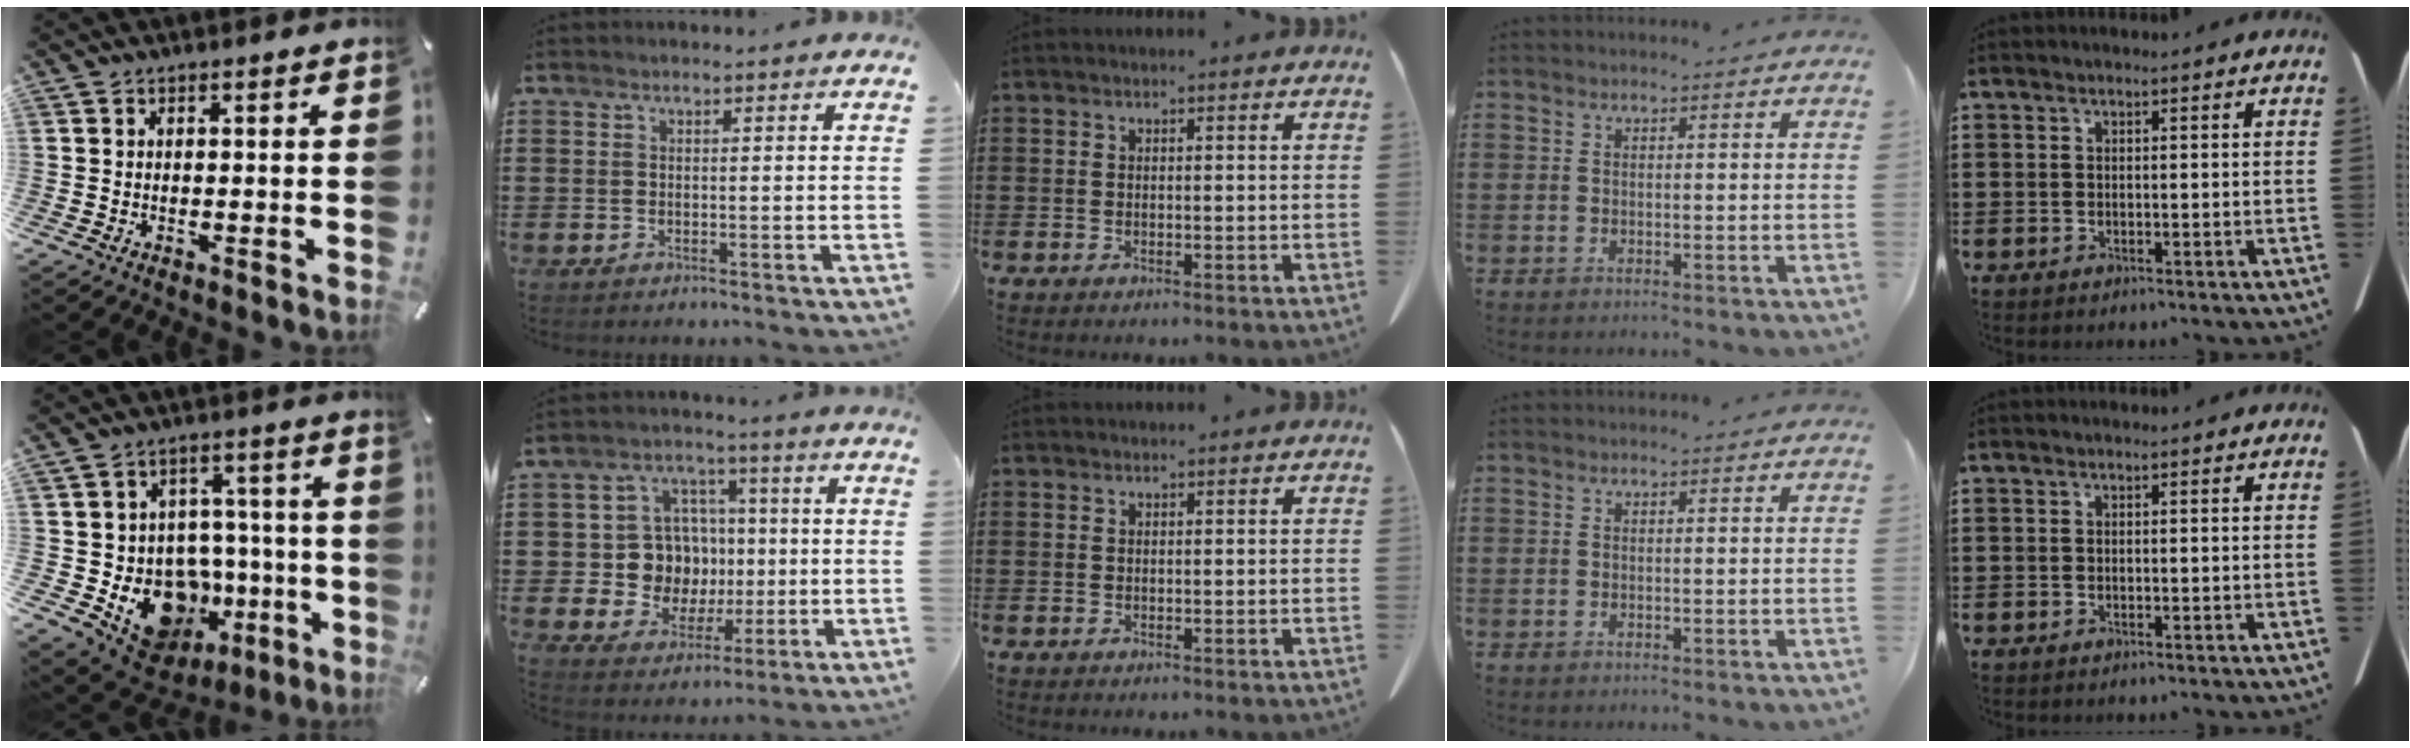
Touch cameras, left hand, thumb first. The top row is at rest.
{"thumb": {"total": 14.8, "force": [-5.1, 12.1, 6.7], "torque": [-0.091, 0.018, -0.064]}, "index": {"total": 10.0, "force": [0.6, 9.4, 3.3], "torque": [-0.085, 0.009, 0.021]}}